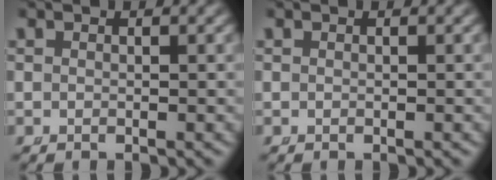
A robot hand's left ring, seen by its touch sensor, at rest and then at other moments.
{"total": 0.0}